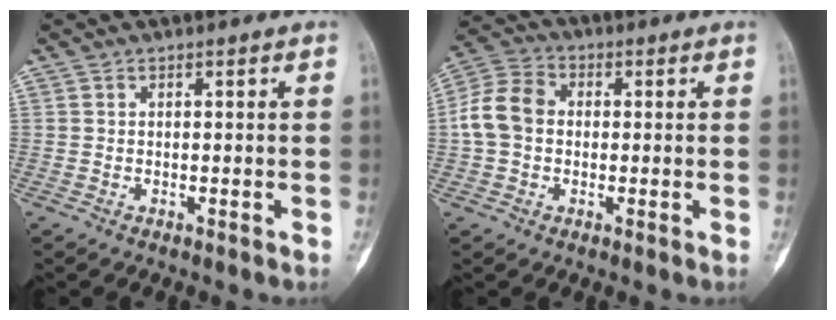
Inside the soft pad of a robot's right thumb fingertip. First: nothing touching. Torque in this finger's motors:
{"motor_torque": [0.71, 0.70, 0.08, 0.00, 0.07]}